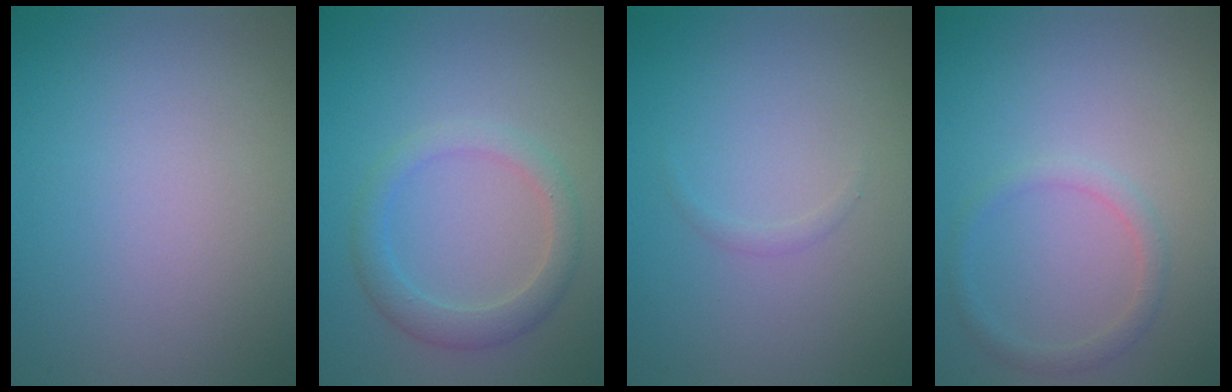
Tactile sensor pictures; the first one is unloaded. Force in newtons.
{"total": 2.6, "press": 2.6, "slide": 0.1}
{"total": 0.5, "press": 0.5, "slide": 0.0}
{"total": 1.3, "press": 1.3, "slide": 0.1}